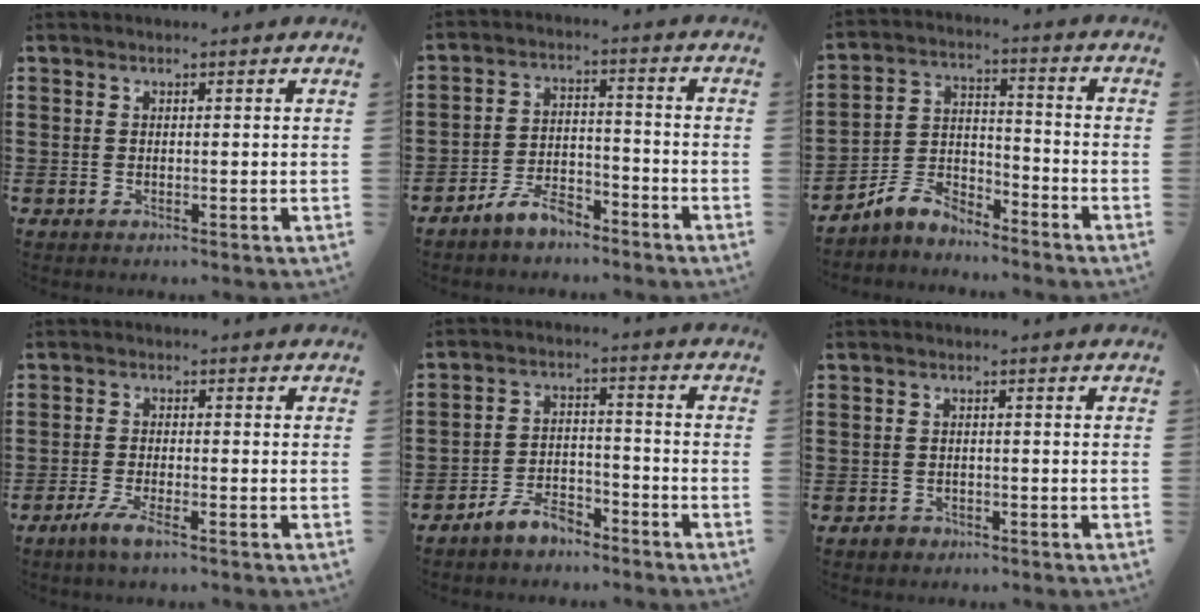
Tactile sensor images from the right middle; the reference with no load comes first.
{"total": 5.9, "force": [-5.2, 2.0, 1.9], "torque": [-0.043, 0.007, -0.103]}
{"total": 6.1, "force": [-5.5, 2.2, 1.1], "torque": [-0.041, 0.000, -0.117]}
{"total": 3.4, "force": [-2.3, 0.4, 2.4], "torque": [-0.061, -0.010, -0.046]}
{"total": 5.7, "force": [-5.1, 1.9, 1.4], "torque": [-0.029, 0.010, -0.102]}
{"total": 1.3, "force": [-1.0, 0.9, 0.1], "torque": [-0.006, -0.001, -0.021]}